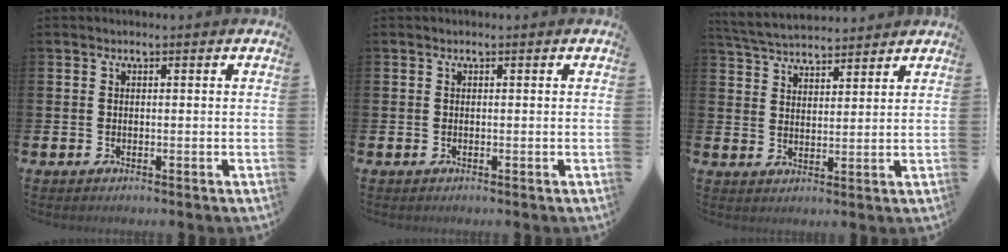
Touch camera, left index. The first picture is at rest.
{"total": 0.0}
{"total": 4.5, "force": [4.4, 0.7, 0.4], "torque": [-0.031, -0.023, 0.081]}